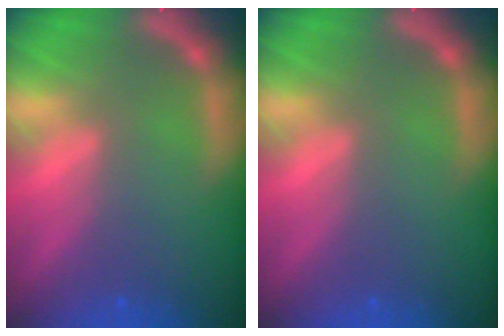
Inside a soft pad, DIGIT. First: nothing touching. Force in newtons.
{"total": 0.0}